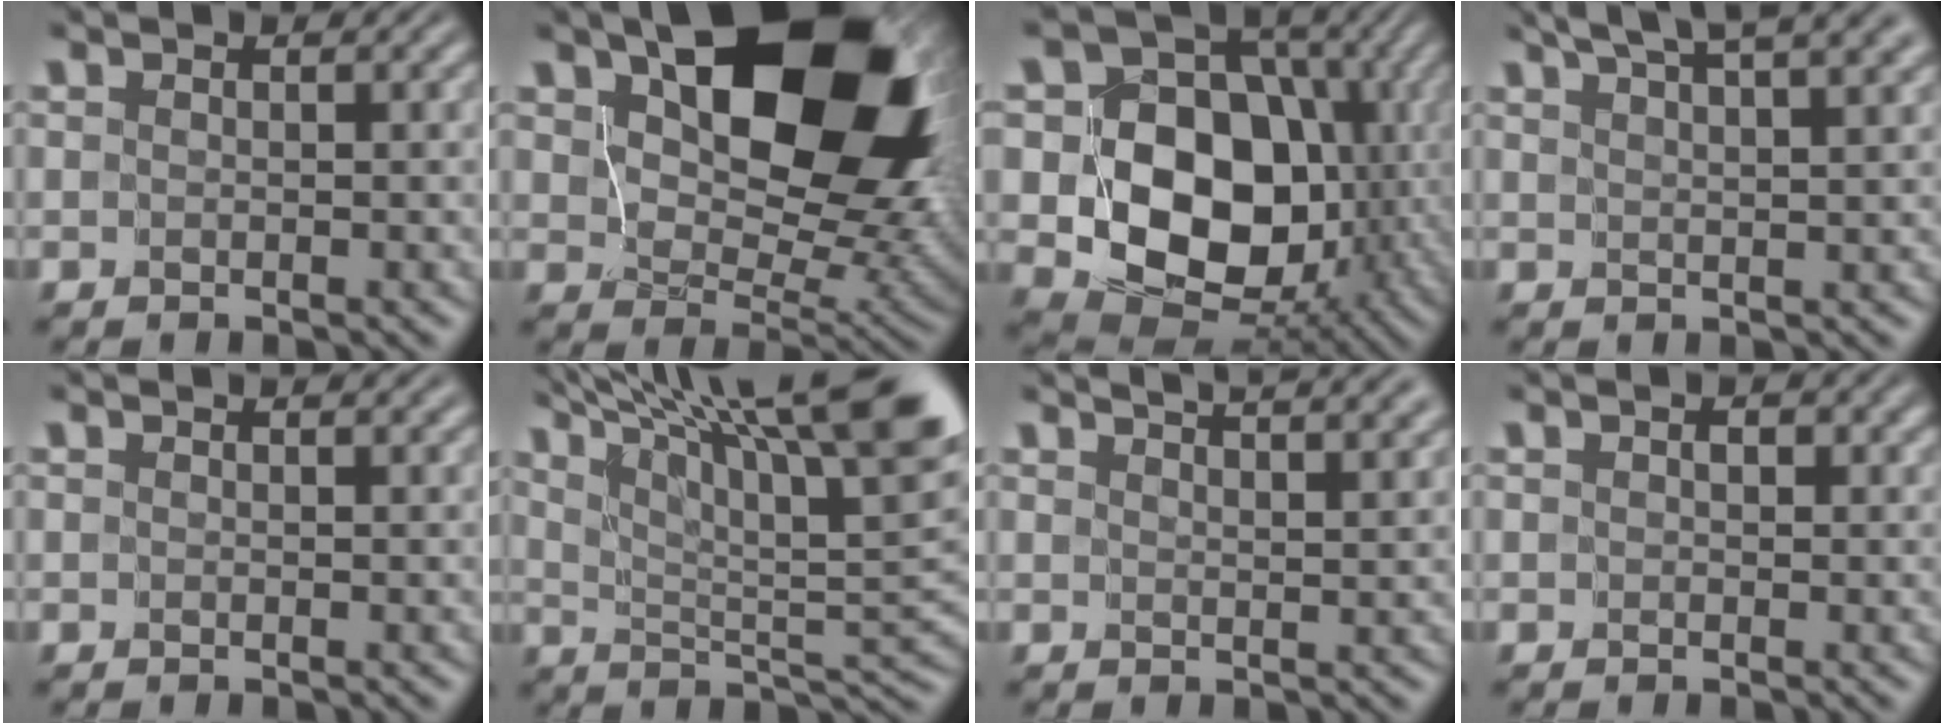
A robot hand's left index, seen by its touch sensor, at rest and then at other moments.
{"total": 16.1, "force": [6.7, 8.8, 11.7], "torque": [-0.170, 0.004, 0.112]}
{"total": 13.5, "force": [-0.4, 10.8, 8.1], "torque": [-0.112, -0.005, -0.021]}
{"total": 8.3, "force": [6.3, 2.3, 4.9], "torque": [-0.045, 0.039, 0.057]}
{"total": 0.7, "force": [0.6, 0.1, 0.4], "torque": [-0.005, -0.001, 0.005]}
{"total": 16.5, "force": [10.7, 4.2, 11.8], "torque": [-0.186, 0.027, 0.157]}
{"total": 7.7, "force": [6.0, 2.5, 4.2], "torque": [-0.024, 0.038, 0.047]}
{"total": 1.1, "force": [0.4, 0.7, 0.8], "torque": [-0.003, -0.001, 0.005]}